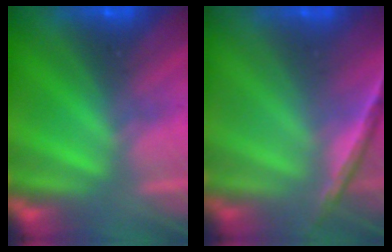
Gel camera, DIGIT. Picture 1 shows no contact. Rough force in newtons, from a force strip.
{"total": 1.6}